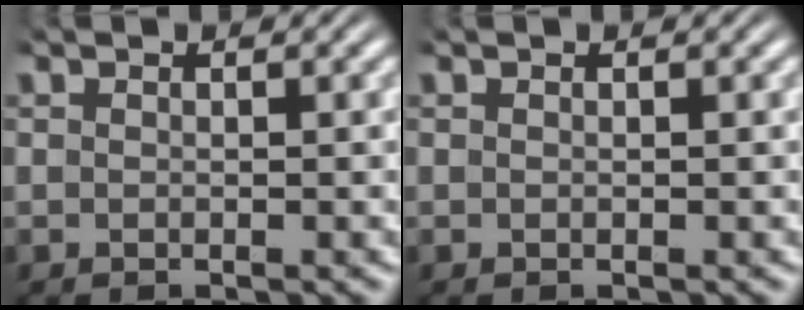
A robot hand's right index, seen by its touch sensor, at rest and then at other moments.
{"total": 0.0}